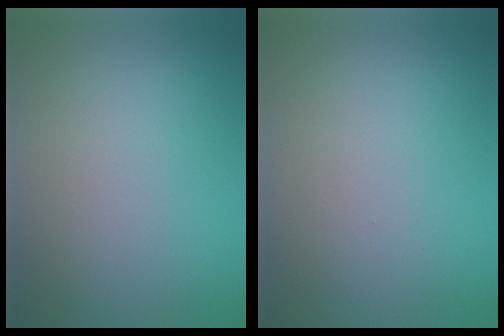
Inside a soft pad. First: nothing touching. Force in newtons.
{"total": 0.0}